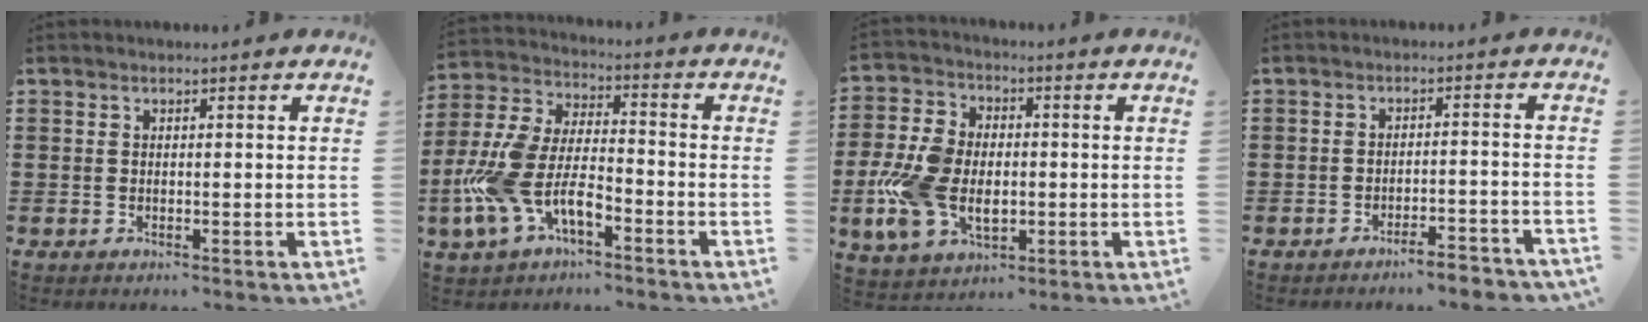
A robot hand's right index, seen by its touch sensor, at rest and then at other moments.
{"total": 9.5, "force": [-4.2, 4.4, 7.3], "torque": [-0.198, -0.013, -0.089]}
{"total": 9.5, "force": [-2.0, 6.4, 6.7], "torque": [-0.169, 0.004, -0.039]}
{"total": 3.4, "force": [-3.2, -0.2, 1.3], "torque": [-0.023, -0.003, -0.064]}